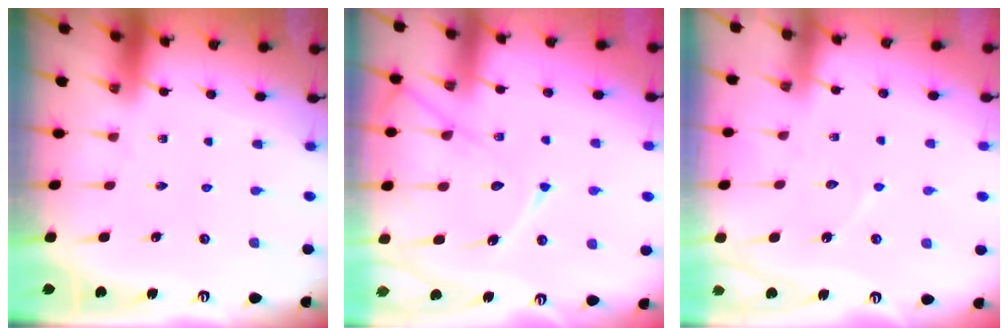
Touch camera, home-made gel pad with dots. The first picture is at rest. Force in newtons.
{"total": 13.7, "press": 13.7, "slide": 1.2}
{"total": 4.7, "press": 4.7, "slide": 0.4}